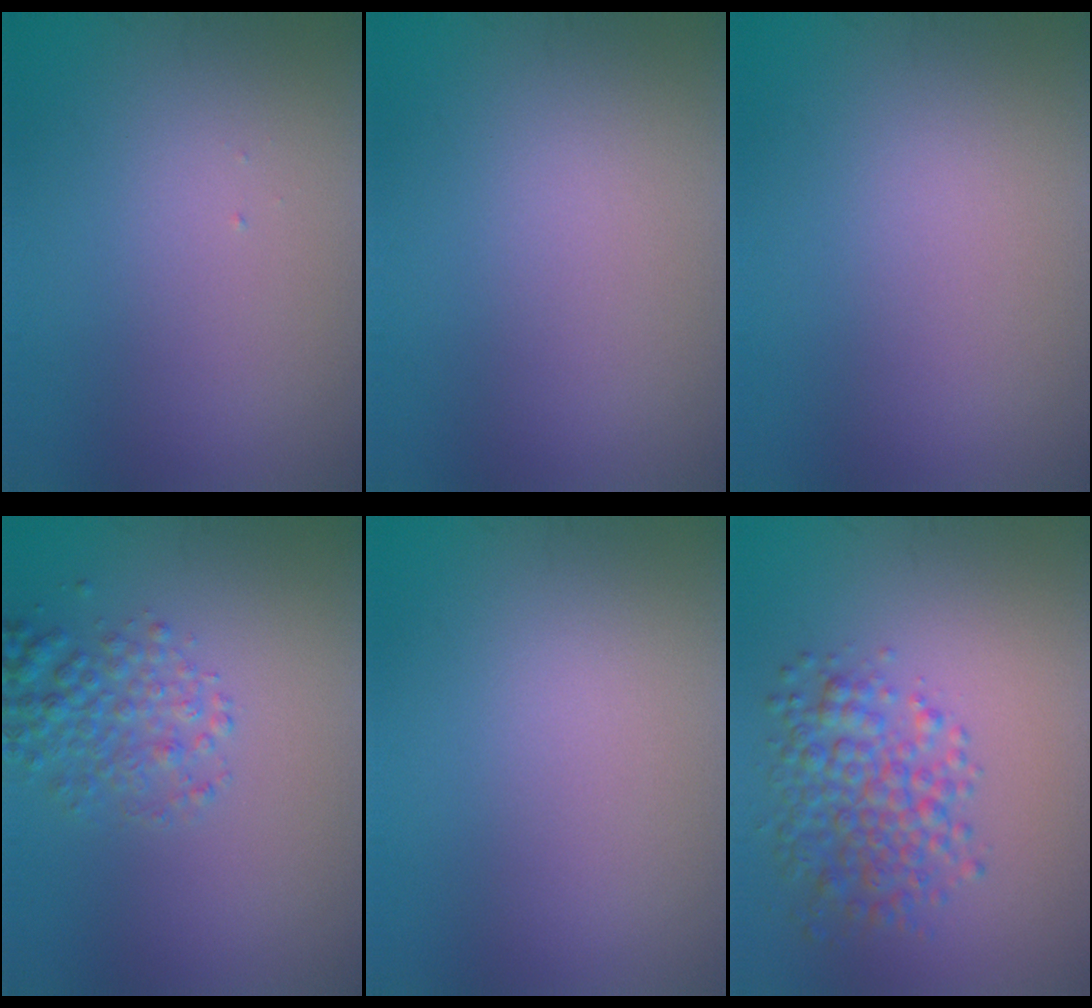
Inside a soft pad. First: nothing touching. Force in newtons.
{"total": 0.0}
{"total": 0.0}
{"total": 2.9, "press": 2.9, "slide": 0.2}
{"total": 0.0}
{"total": 4.5, "press": 4.4, "slide": 0.1}